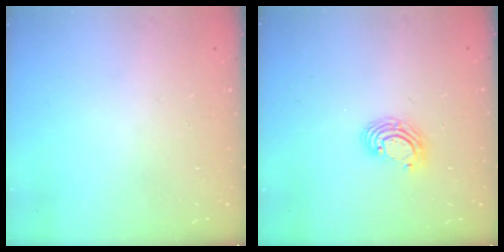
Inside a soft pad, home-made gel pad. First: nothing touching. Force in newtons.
{"total": 5.3, "press": 5.3, "slide": 0.4}